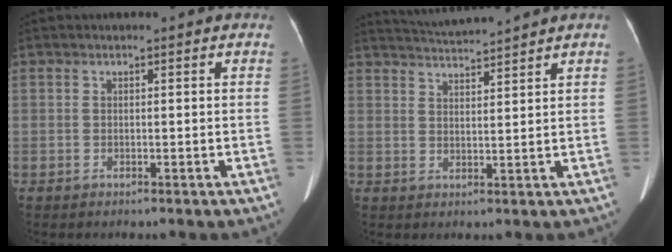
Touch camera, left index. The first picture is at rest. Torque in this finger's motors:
{"motor_torque": [0.06, -0.50, 0.00, 0.03]}